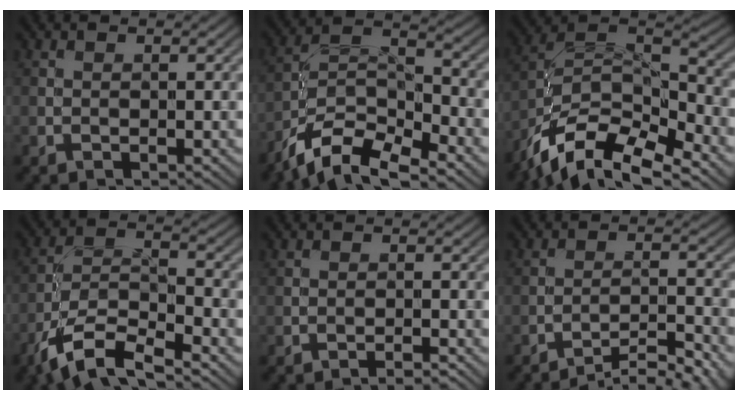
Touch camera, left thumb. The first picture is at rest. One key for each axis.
{"total": 10.5, "fx": -7.9, "fy": 3.5, "fz": 6.1, "tx": -0.113, "ty": -0.007, "tz": -0.162}
{"total": 14.5, "fx": -10.1, "fy": 5.8, "fz": 8.7, "tx": -0.198, "ty": -0.013, "tz": -0.181}
{"total": 9.7, "fx": -6.7, "fy": 3.1, "fz": 6.2, "tx": -0.118, "ty": -0.007, "tz": -0.142}
{"total": 1.3, "fx": -1.2, "fy": -0.1, "fz": 0.5, "tx": -0.008, "ty": 0.004, "tz": -0.023}
{"total": 7.4, "fx": -6.3, "fy": 1.1, "fz": 3.8, "tx": -0.063, "ty": 0.009, "tz": -0.090}